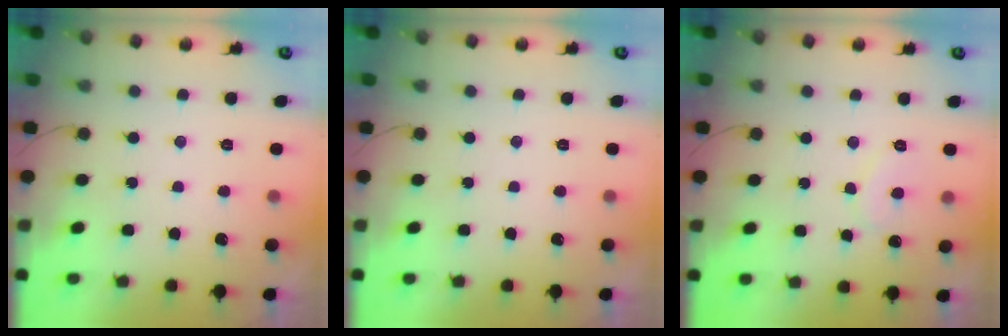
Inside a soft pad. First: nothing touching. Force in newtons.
{"total": 0.0}
{"total": 7.5, "press": 7.5, "slide": 0.4}